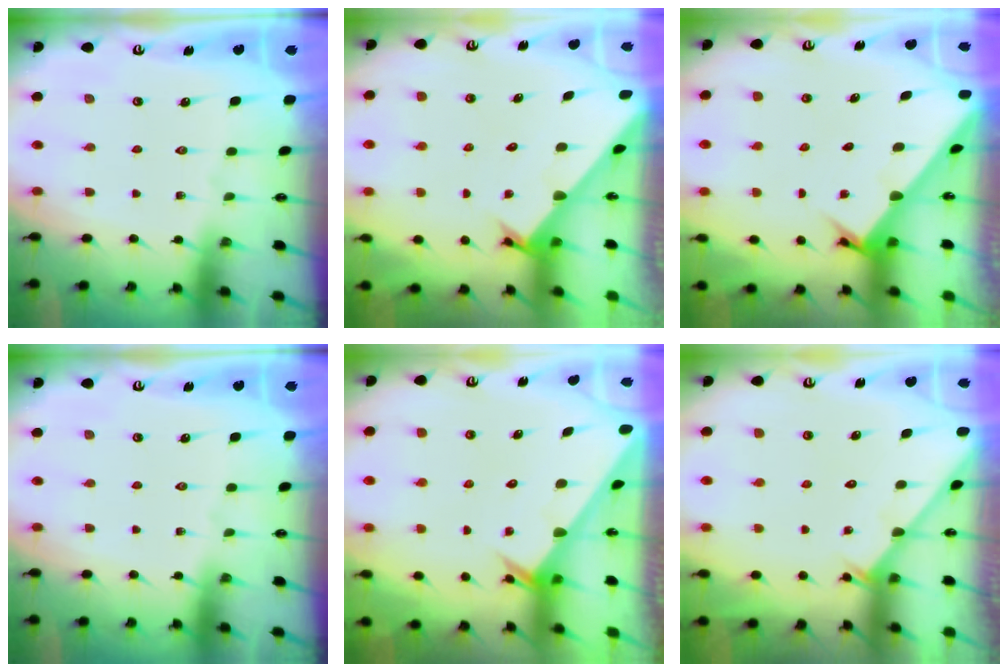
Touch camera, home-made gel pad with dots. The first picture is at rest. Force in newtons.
{"total": 2.2, "press": 2.2, "slide": 0.2}
{"total": 2.5, "press": 2.5, "slide": 0.3}
{"total": 0.0}
{"total": 2.3, "press": 2.3, "slide": 0.1}
{"total": 1.2, "press": 1.2, "slide": 0.0}